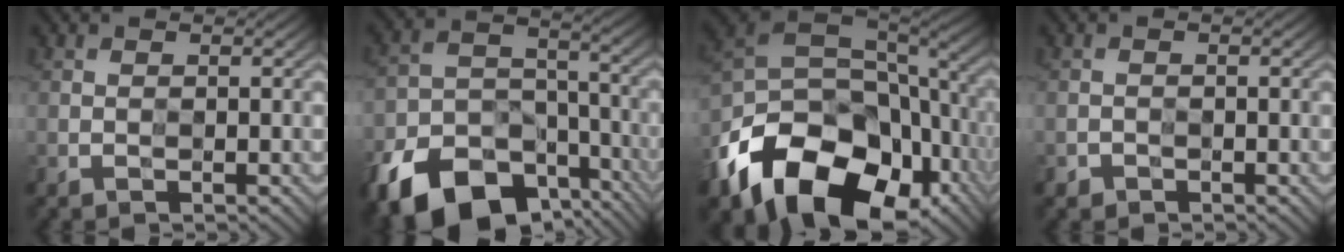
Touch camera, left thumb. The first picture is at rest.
{"total": 13.3, "force": [-9.7, 7.5, 5.1], "torque": [-0.119, -0.025, -0.171]}
{"total": 18.7, "force": [-10.1, 12.4, 9.6], "torque": [-0.238, -0.051, -0.150]}
{"total": 0.9, "force": [-0.5, 0.5, -0.6], "torque": [0.015, -0.002, -0.012]}